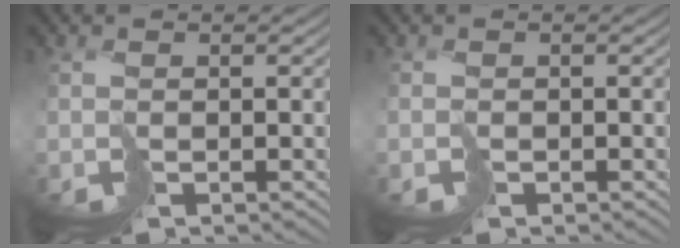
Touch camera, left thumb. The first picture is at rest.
{"total": 0.6, "force": [-0.3, 0.4, -0.3], "torque": [0.016, 0.002, -0.005]}